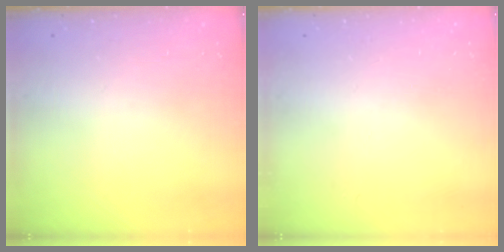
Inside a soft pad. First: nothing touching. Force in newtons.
{"total": 0.0}